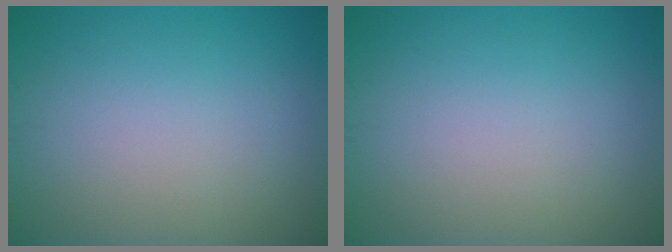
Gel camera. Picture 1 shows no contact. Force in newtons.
{"total": 0.0}